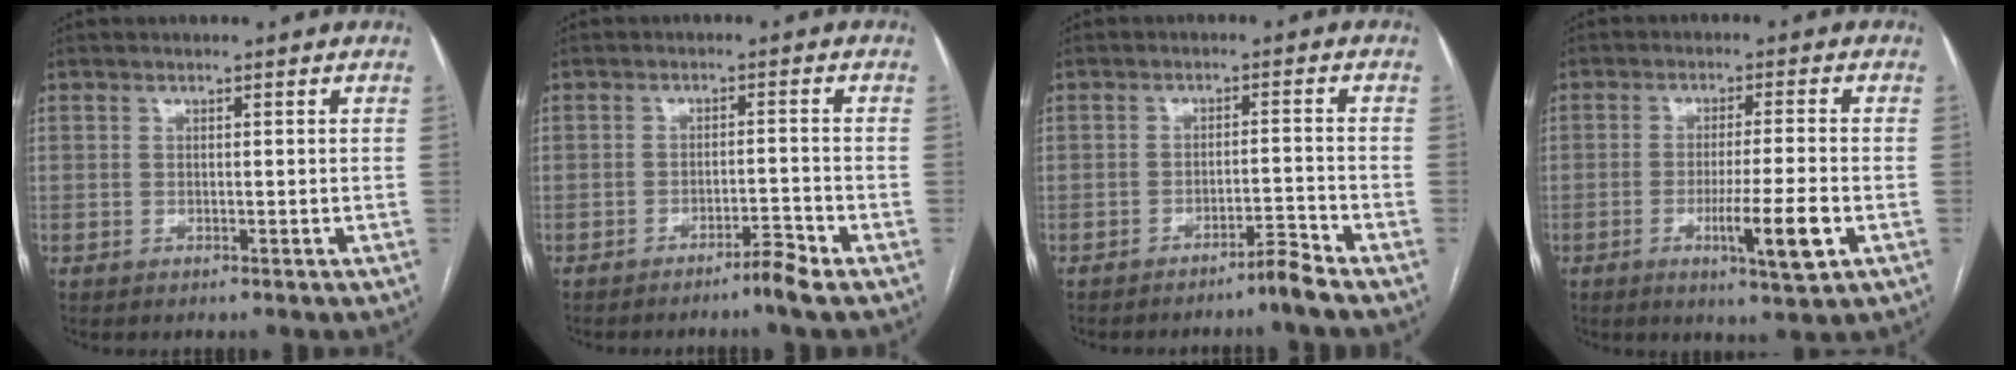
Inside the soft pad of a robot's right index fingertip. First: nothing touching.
{"total": 2.9, "force": [-2.4, -0.6, 1.6], "torque": [-0.024, -0.002, -0.042]}
{"total": 3.3, "force": [-2.9, -0.9, 1.3], "torque": [-0.016, -0.008, -0.050]}
{"total": 7.5, "force": [-2.7, -0.2, 7.1], "torque": [-0.114, -0.016, -0.042]}